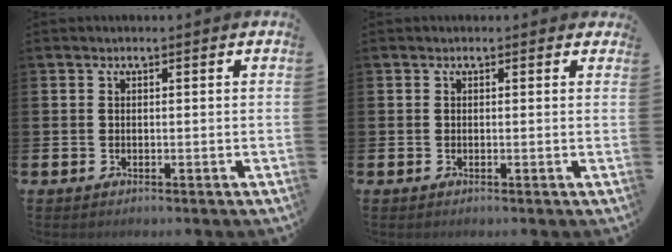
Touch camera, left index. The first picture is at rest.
{"total": 0.0}